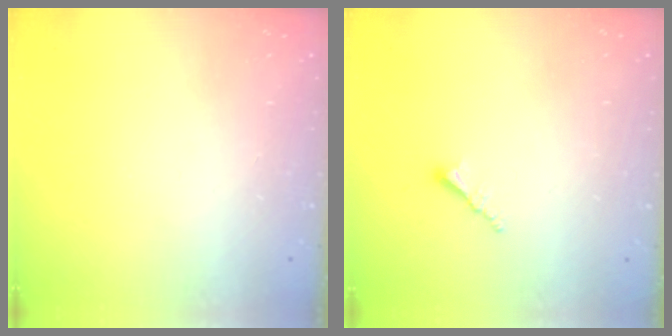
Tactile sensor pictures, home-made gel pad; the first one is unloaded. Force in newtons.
{"total": 1.7, "press": 1.7, "slide": 0.3}